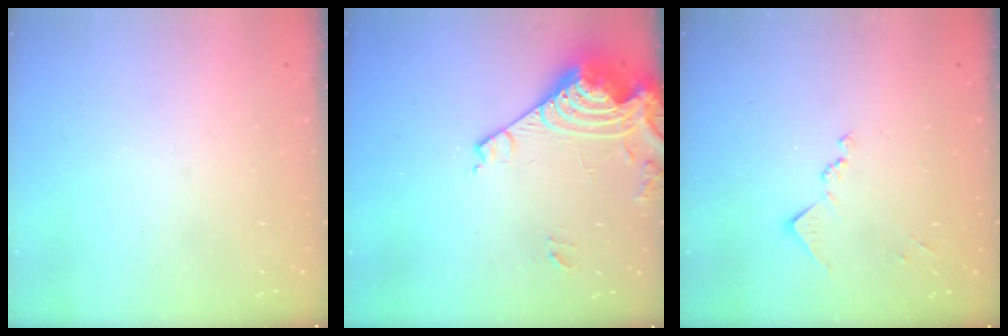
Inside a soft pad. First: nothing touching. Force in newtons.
{"total": 17.1, "press": 17.0, "slide": 1.5}
{"total": 8.9, "press": 8.9, "slide": 0.5}